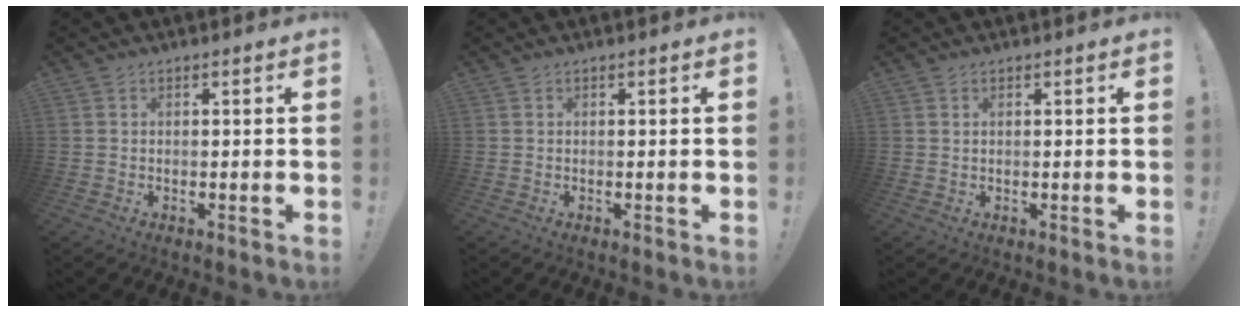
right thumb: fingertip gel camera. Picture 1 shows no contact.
{"total": 0.0}
{"total": 0.8, "force": [0.5, 0.4, 0.4], "torque": [-0.003, -0.001, 0.008]}